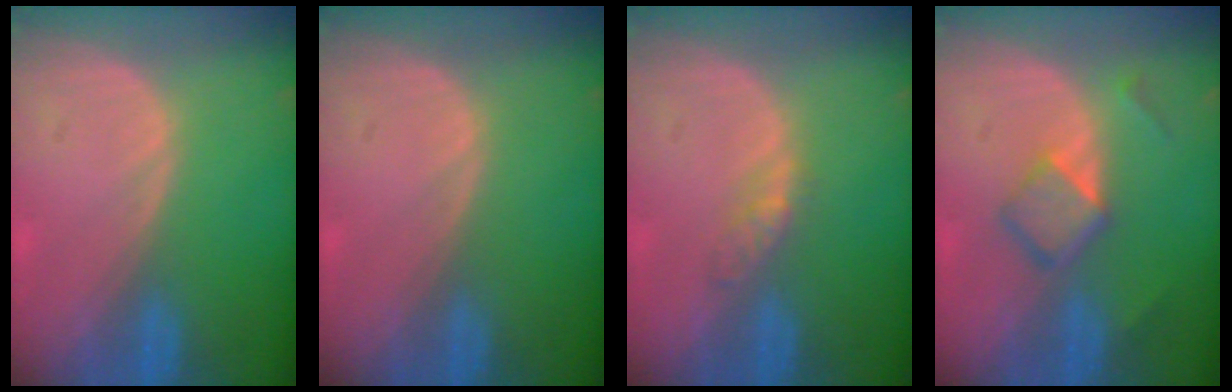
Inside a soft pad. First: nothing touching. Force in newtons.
{"total": 0.0}
{"total": 2.6, "press": 2.3, "slide": 1.3}
{"total": 4.8, "press": 4.5, "slide": 1.4}